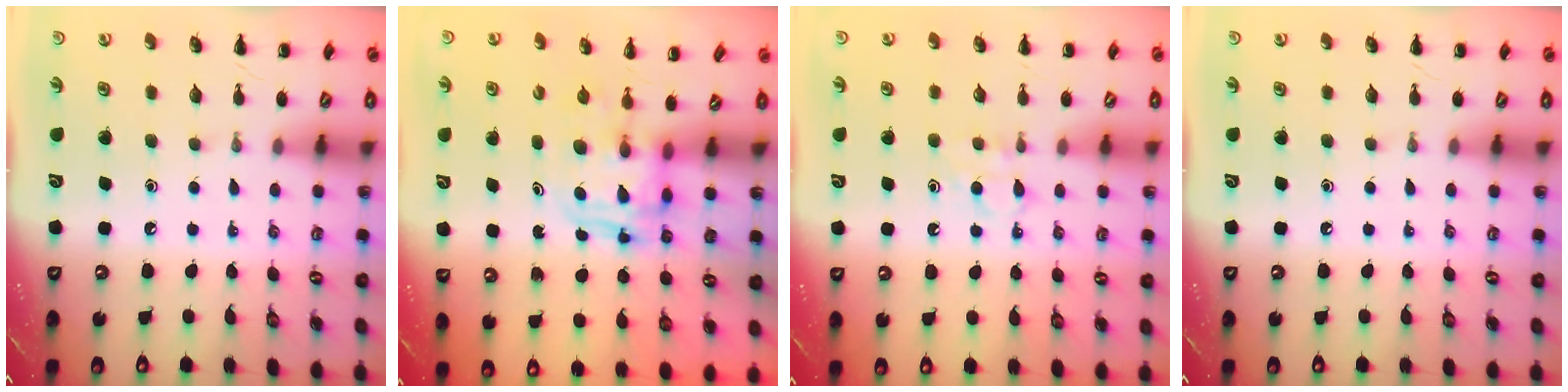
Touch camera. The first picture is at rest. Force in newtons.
{"total": 2.7, "press": 2.7, "slide": 0.2}
{"total": 4.9, "press": 4.7, "slide": 1.4}
{"total": 0.0}